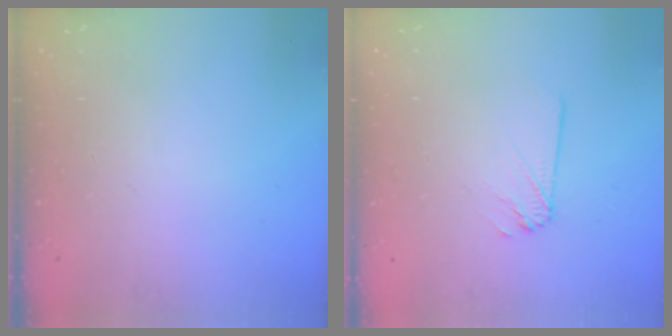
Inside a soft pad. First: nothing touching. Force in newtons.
{"total": 1.8, "press": 1.8, "slide": 0.0}